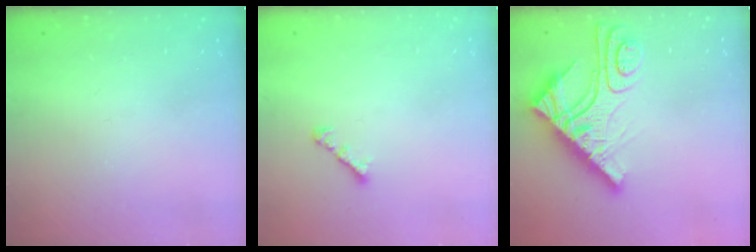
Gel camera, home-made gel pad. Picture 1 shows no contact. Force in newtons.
{"total": 3.0, "press": 2.9, "slide": 0.7}
{"total": 15.2, "press": 15.1, "slide": 1.4}